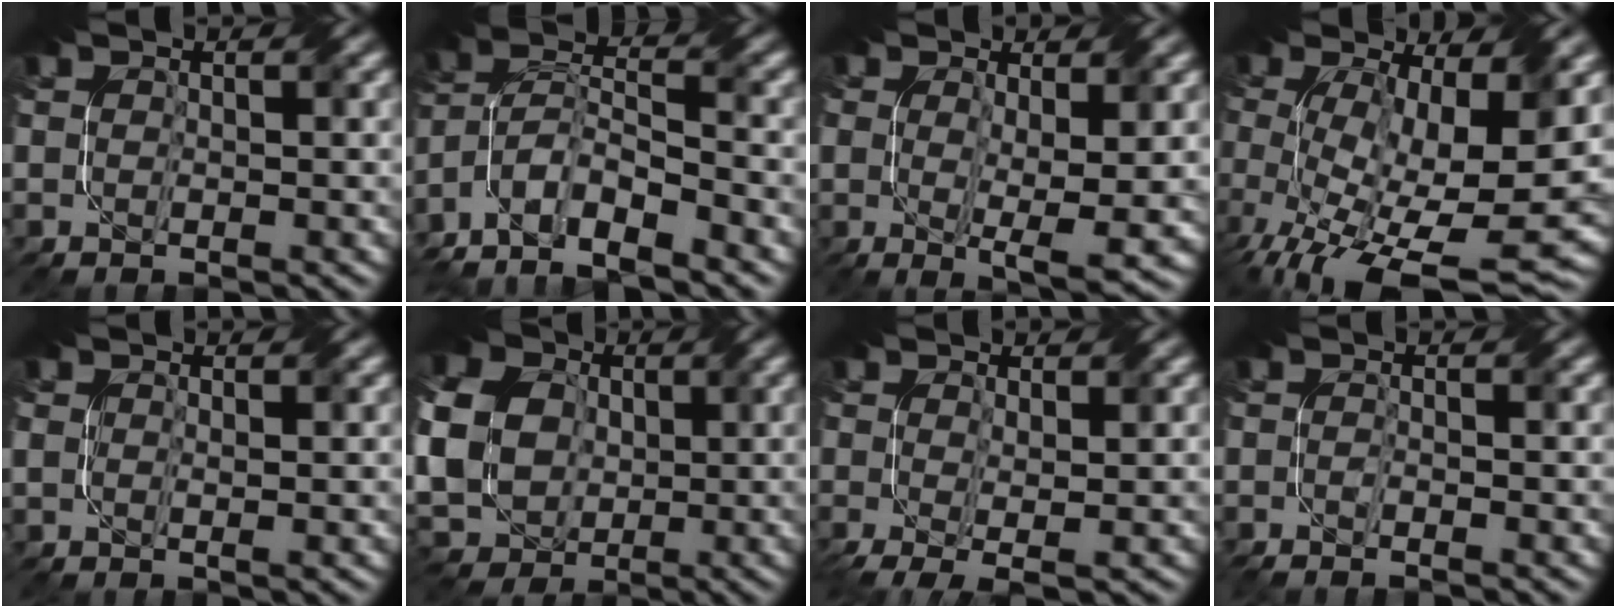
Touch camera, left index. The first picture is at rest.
{"total": 9.4, "force": [-7.0, 3.1, 5.4], "torque": [-0.098, -0.001, -0.135]}
{"total": 5.2, "force": [0.3, 1.9, 4.9], "torque": [-0.090, -0.019, 0.010]}
{"total": 14.4, "force": [-2.5, 6.4, 12.6], "torque": [-0.219, -0.043, -0.019]}
{"total": 1.5, "force": [0.3, 0.9, 1.2], "torque": [-0.022, -0.004, 0.011]}
{"total": 10.7, "force": [1.3, 8.6, 6.2], "torque": [-0.155, 0.008, 0.020]}
{"total": 3.6, "force": [-0.5, 1.1, 3.4], "torque": [-0.060, -0.010, -0.008]}
{"total": 1.4, "force": [-0.9, 0.3, 1.1], "torque": [-0.018, -0.005, -0.018]}